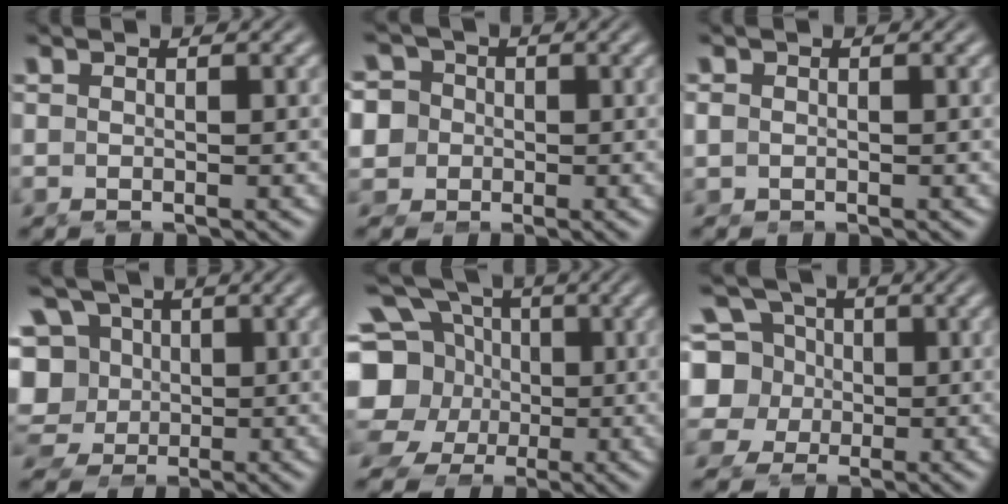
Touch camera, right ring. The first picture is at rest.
{"total": 10.2, "force": [-0.4, 9.4, 3.9], "torque": [-0.104, -0.030, -0.008]}
{"total": 1.2, "force": [-0.1, 1.1, 0.4], "torque": [-0.022, -0.013, 0.005]}
{"total": 13.6, "force": [0.4, 12.3, 5.8], "torque": [-0.144, -0.039, 0.008]}
{"total": 14.6, "force": [0.9, 12.7, 7.2], "torque": [-0.148, -0.038, 0.008]}
{"total": 11.6, "force": [-0.6, 10.8, 4.3], "torque": [-0.117, -0.046, -0.007]}